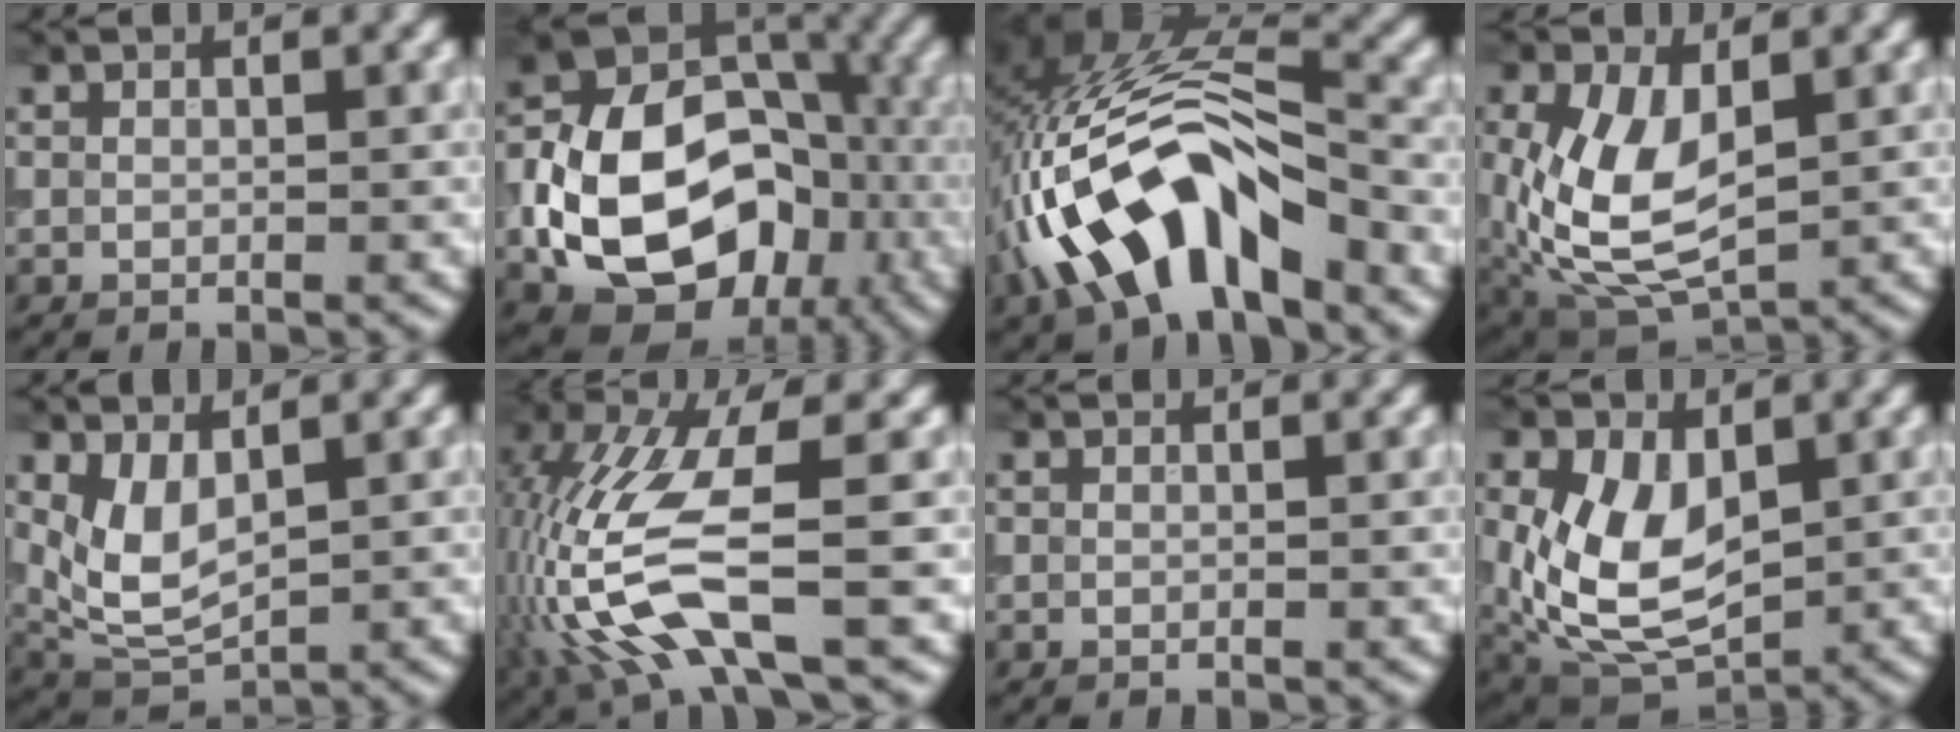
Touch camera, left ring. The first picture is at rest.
{"total": 15.1, "force": [-4.0, 10.7, 9.9], "torque": [-0.164, -0.011, -0.080]}
{"total": 10.9, "force": [-5.1, 5.0, 8.3], "torque": [-0.162, 0.015, -0.095]}
{"total": 8.4, "force": [0.2, 4.7, 6.9], "torque": [-0.164, -0.006, 0.005]}
{"total": 4.8, "force": [1.1, 2.6, 3.8], "torque": [-0.088, -0.010, 0.029]}
{"total": 8.9, "force": [-2.4, 2.8, 8.1], "torque": [-0.196, -0.003, -0.051]}
{"total": 0.0}
{"total": 8.6, "force": [0.6, 5.4, 6.6], "torque": [-0.151, -0.009, 0.011]}